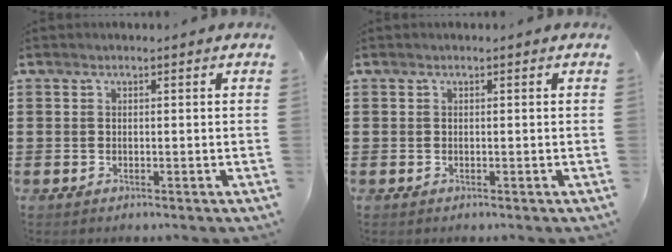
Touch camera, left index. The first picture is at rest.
{"total": 0.0}